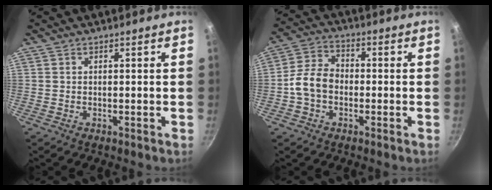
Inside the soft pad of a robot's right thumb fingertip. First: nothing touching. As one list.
[{"total": 7.8, "force": [-1.6, 5.9, 4.9], "torque": [-0.073, 0.029, -0.044]}]